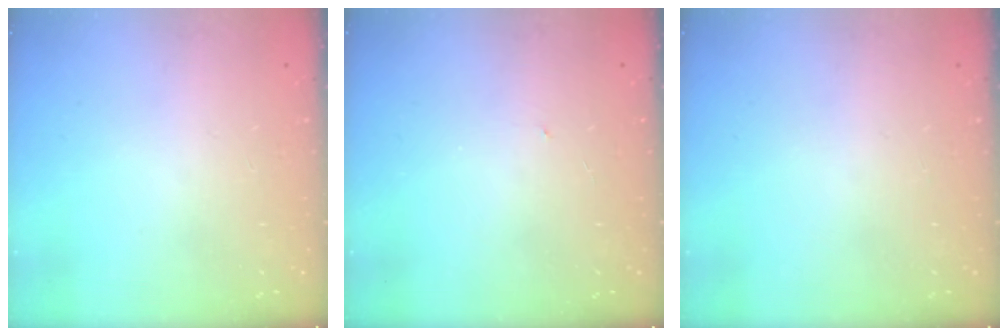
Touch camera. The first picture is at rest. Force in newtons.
{"total": 0.6, "press": 0.6, "slide": 0.1}
{"total": 0.0}